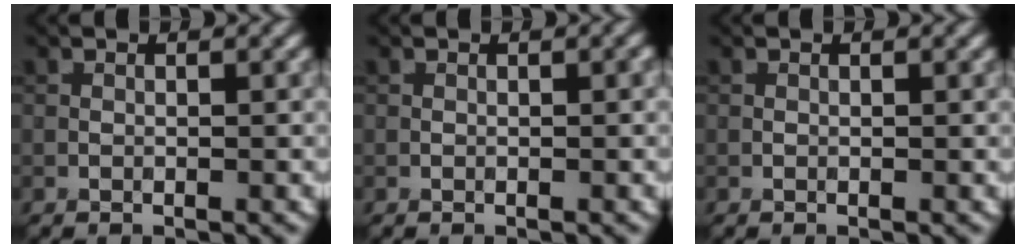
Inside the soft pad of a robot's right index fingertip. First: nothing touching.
{"total": 0.6, "force": [-0.4, 0.1, 0.4], "torque": [-0.005, 0.001, -0.003]}
{"total": 0.0}